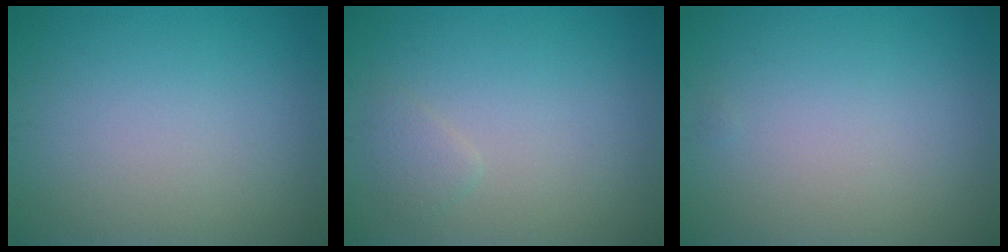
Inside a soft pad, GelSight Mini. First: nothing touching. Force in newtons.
{"total": 1.1, "press": 1.1, "slide": 0.1}
{"total": 0.0}